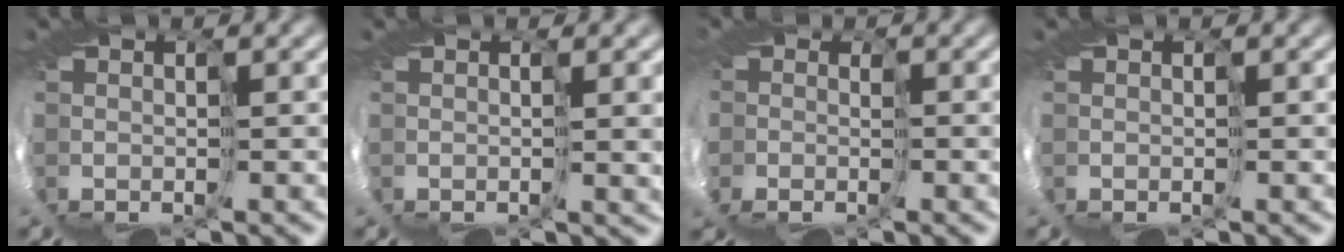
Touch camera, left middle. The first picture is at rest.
{"total": 4.3, "force": [1.1, 1.3, 3.9], "torque": [-0.063, 0.000, 0.020]}
{"total": 11.5, "force": [-3.9, 9.5, 5.3], "torque": [-0.130, -0.027, -0.076]}
{"total": 0.0}